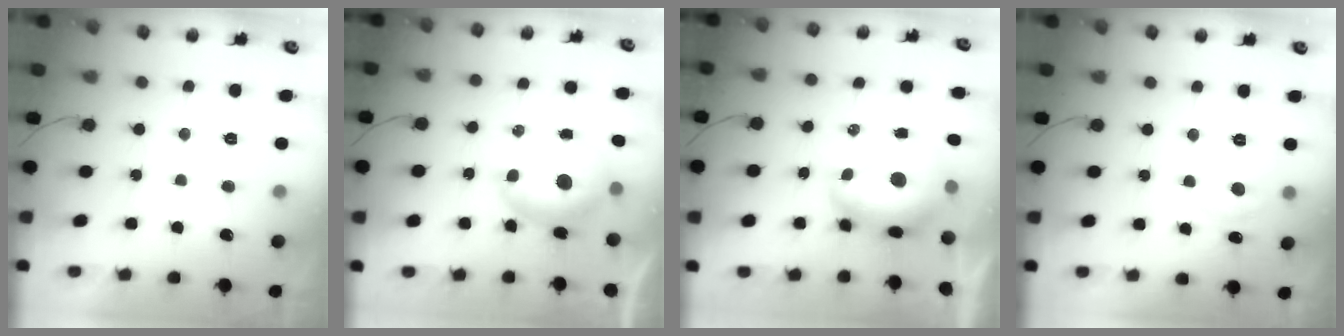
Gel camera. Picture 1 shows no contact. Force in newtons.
{"total": 8.3, "press": 8.2, "slide": 1.3}
{"total": 9.8, "press": 9.7, "slide": 0.9}
{"total": 5.2, "press": 5.1, "slide": 0.7}